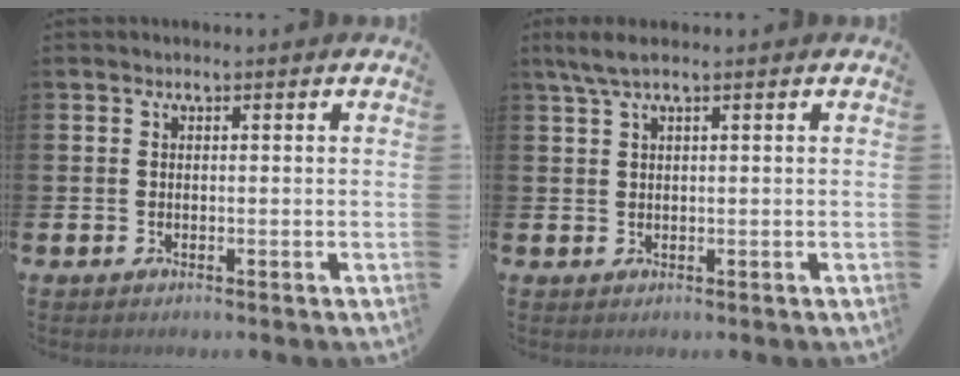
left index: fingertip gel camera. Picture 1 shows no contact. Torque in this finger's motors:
{"motor_torque": [0.37, -0.22, 0.30, 0.14]}